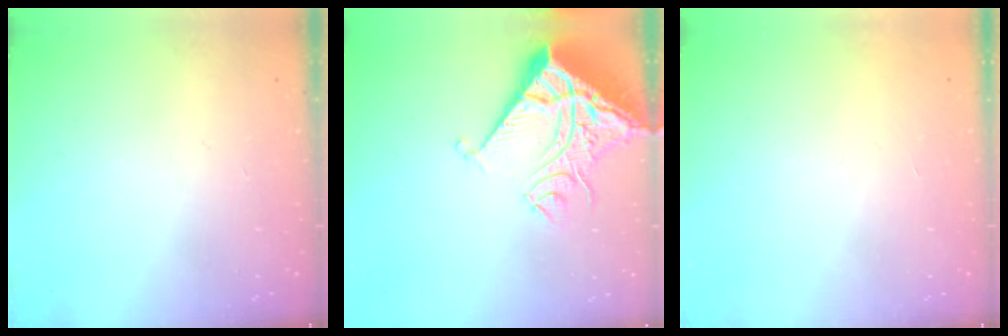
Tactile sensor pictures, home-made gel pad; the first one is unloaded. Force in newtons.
{"total": 11.2, "press": 11.1, "slide": 1.5}
{"total": 1.5, "press": 1.5, "slide": 0.1}